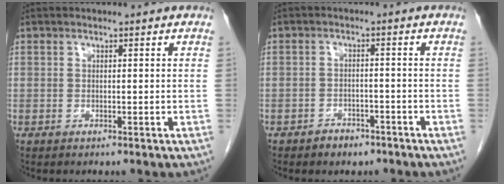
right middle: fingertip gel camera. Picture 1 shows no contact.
{"total": 2.9, "force": [-2.3, 1.7, 0.8], "torque": [-0.017, 0.006, -0.028]}